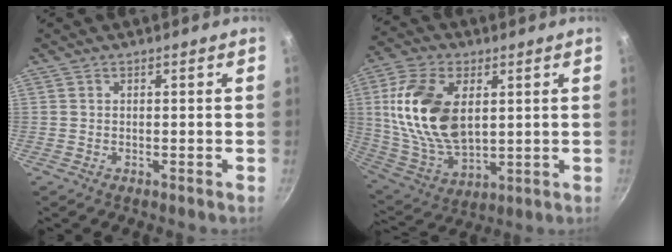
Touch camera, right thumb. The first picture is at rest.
{"total": 18.6, "force": [3.7, 10.9, 14.5], "torque": [-0.269, -0.013, 0.081]}